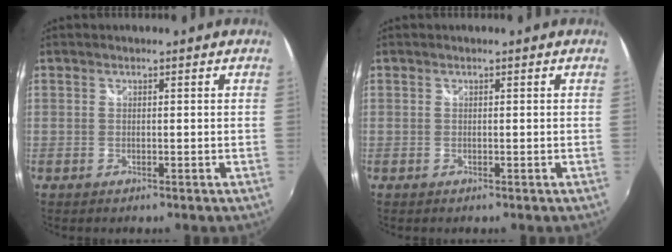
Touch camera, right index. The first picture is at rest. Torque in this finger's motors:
{"motor_torque": [-0.02, 0.02, 0.00, 0.00]}